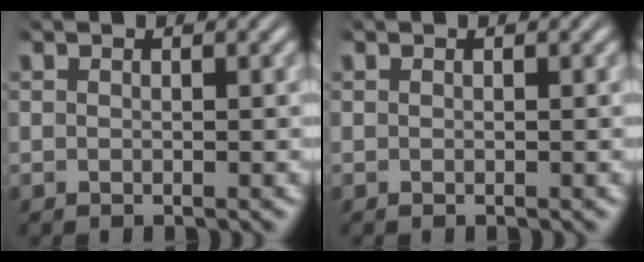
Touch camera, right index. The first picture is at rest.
{"total": 0.0}